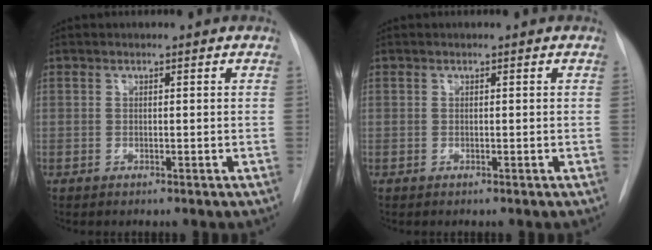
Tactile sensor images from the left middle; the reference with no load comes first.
{"total": 0.0}